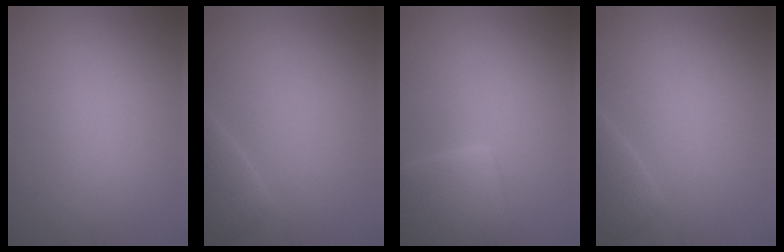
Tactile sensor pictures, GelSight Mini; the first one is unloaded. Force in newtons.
{"total": 2.7, "press": 2.7, "slide": 0.2}
{"total": 5.5, "press": 5.5, "slide": 0.2}
{"total": 2.7, "press": 2.7, "slide": 0.2}